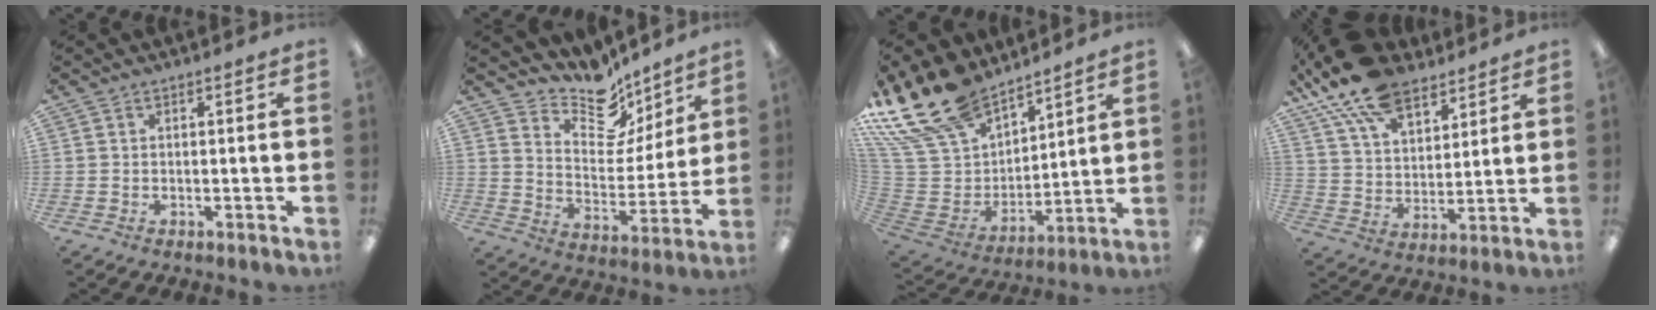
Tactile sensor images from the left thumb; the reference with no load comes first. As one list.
[{"total": 13.7, "force": [11.6, 6.1, 4.0], "torque": [-0.068, -0.100, 0.210]}, {"total": 23.3, "force": [17.9, 11.8, 9.2], "torque": [-0.223, -0.107, 0.338]}, {"total": 17.0, "force": [11.8, 8.3, 8.9], "torque": [-0.179, -0.049, 0.218]}]